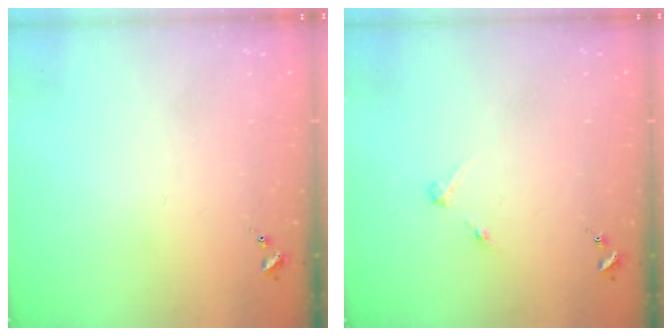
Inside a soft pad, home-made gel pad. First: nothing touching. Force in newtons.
{"total": 2.8, "press": 2.8, "slide": 0.3}